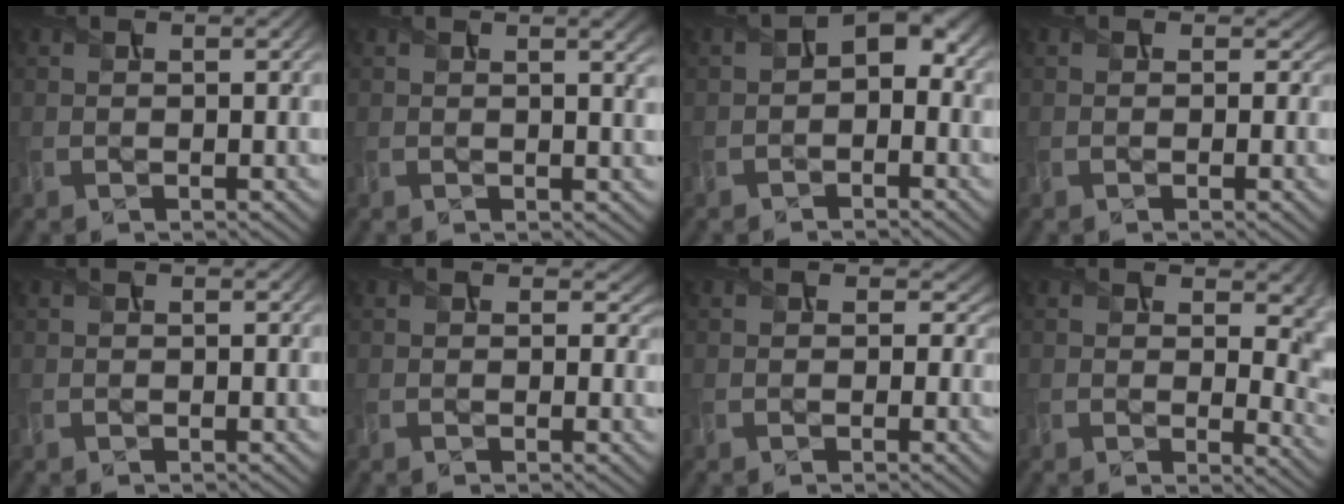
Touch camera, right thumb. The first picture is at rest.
{"total": 4.0, "force": [1.5, 1.2, 3.5], "torque": [-0.044, 0.006, 0.019]}
{"total": 3.7, "force": [-0.8, 2.5, 2.7], "torque": [-0.039, 0.005, -0.020]}
{"total": 1.1, "force": [0.2, 1.1, 0.4], "torque": [-0.011, -0.006, 0.003]}
{"total": 0.0}
{"total": 2.1, "force": [0.7, 1.5, 1.3], "torque": [-0.024, -0.010, 0.008]}
{"total": 2.6, "force": [0.4, 2.2, 1.2], "torque": [-0.023, -0.012, 0.006]}
{"total": 9.1, "force": [2.3, 5.8, 6.7], "torque": [-0.091, -0.029, 0.054]}